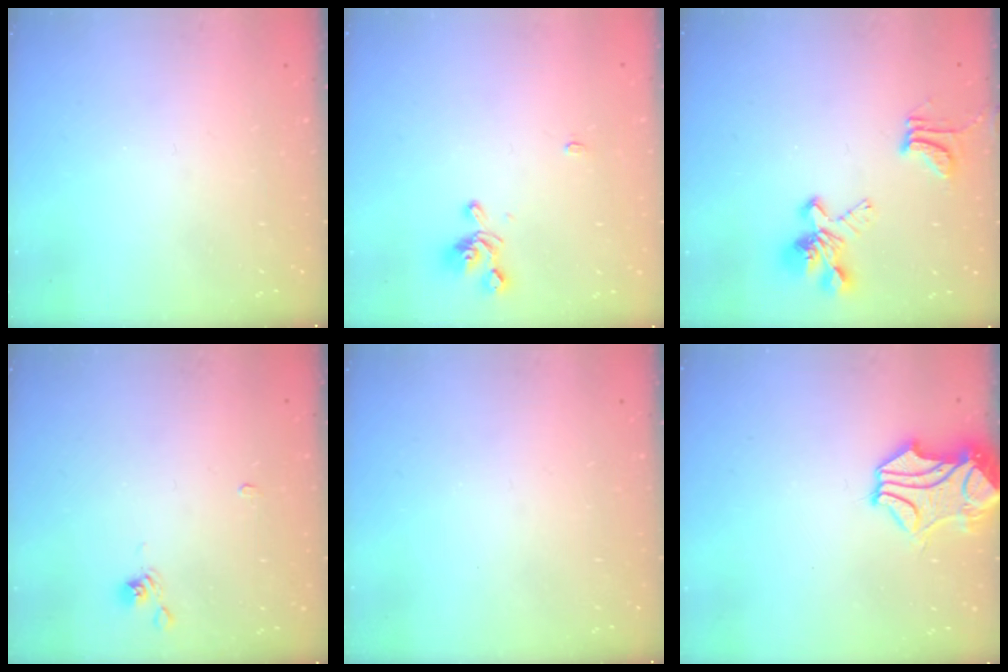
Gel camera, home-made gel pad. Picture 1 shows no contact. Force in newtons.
{"total": 4.1, "press": 4.1, "slide": 0.7}
{"total": 5.8, "press": 5.6, "slide": 1.7}
{"total": 2.3, "press": 2.3, "slide": 0.6}
{"total": 0.0}
{"total": 2.6, "press": 2.2, "slide": 1.4}